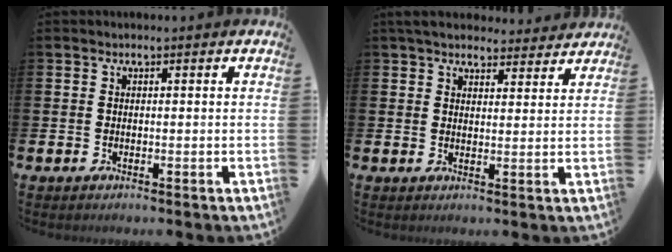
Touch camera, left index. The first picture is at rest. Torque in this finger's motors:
{"motor_torque": [1.11, -1.03, 0.62, 0.06]}